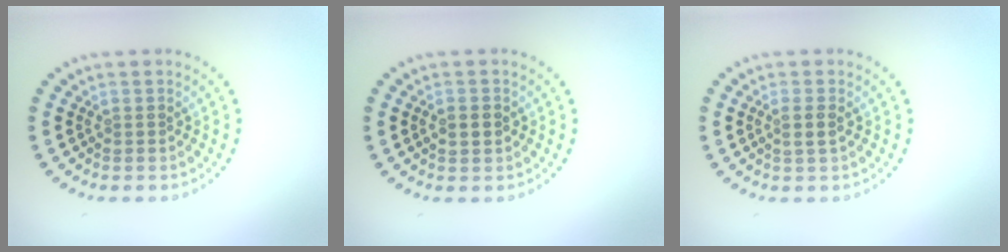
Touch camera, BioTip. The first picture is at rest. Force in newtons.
{"total": 1.4, "press": 1.4, "slide": 0.1}
{"total": 1.3, "press": 1.1, "slide": 0.7}